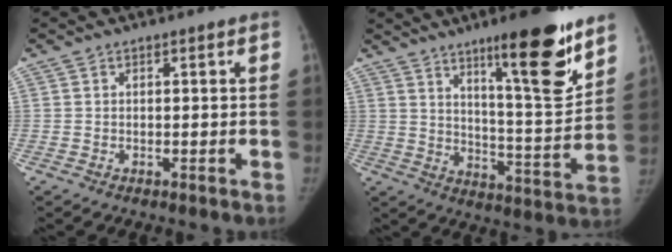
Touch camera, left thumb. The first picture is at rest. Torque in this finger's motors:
{"motor_torque": [1.37, -0.54, 1.51, -1.25, 0.37]}